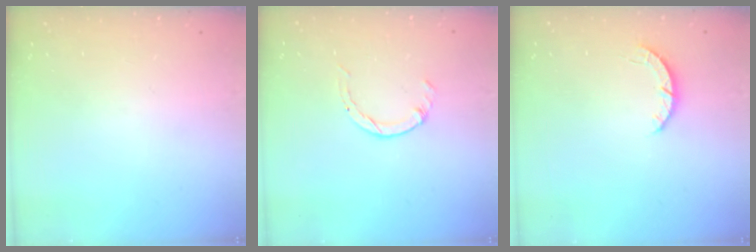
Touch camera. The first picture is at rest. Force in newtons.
{"total": 0.5, "press": 0.5, "slide": 0.1}
{"total": 2.8, "press": 2.8, "slide": 0.4}